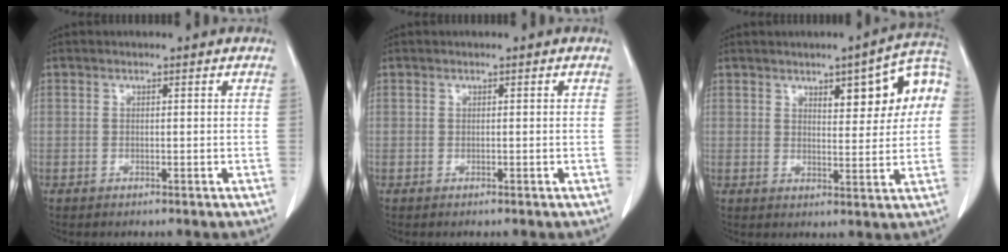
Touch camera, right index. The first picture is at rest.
{"total": 0.0}
{"total": 10.5, "force": [3.1, 2.9, 9.6], "torque": [-0.119, 0.028, 0.040]}